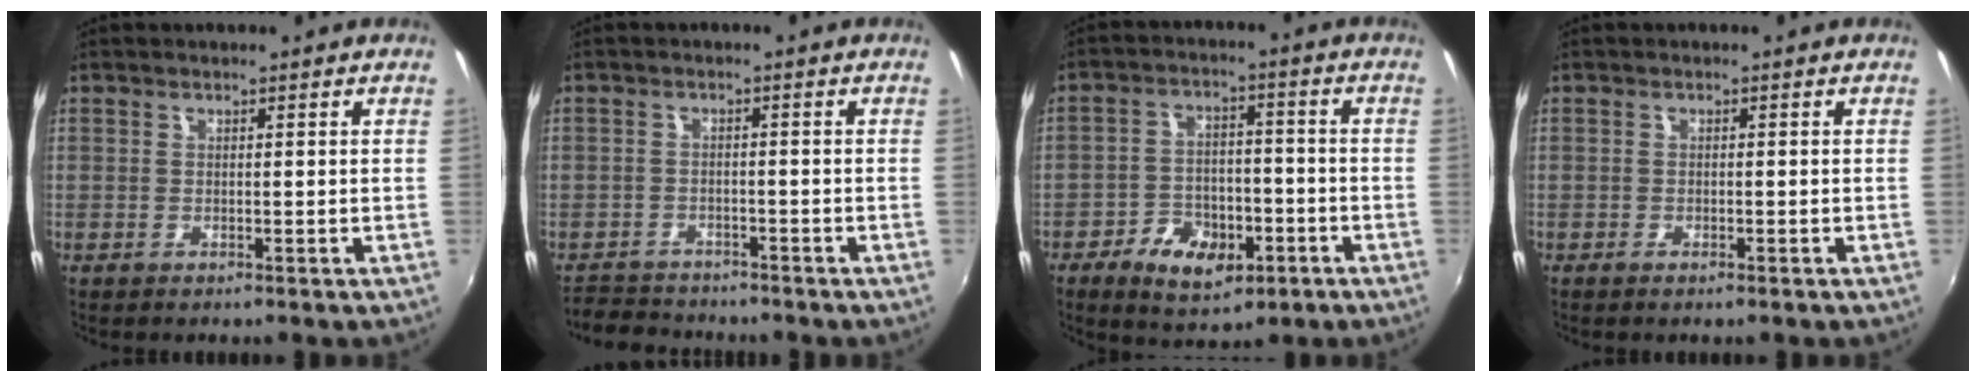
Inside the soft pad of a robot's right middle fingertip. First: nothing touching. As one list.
[{"total": 5.5, "force": [-4.9, 2.4, 0.4], "torque": [-0.029, 0.006, -0.087]}, {"total": 10.7, "force": [-5.5, 6.4, 6.5], "torque": [-0.137, 0.002, -0.082]}, {"total": 1.0, "force": [-0.8, 0.3, 0.5], "torque": [-0.009, -0.005, -0.015]}]